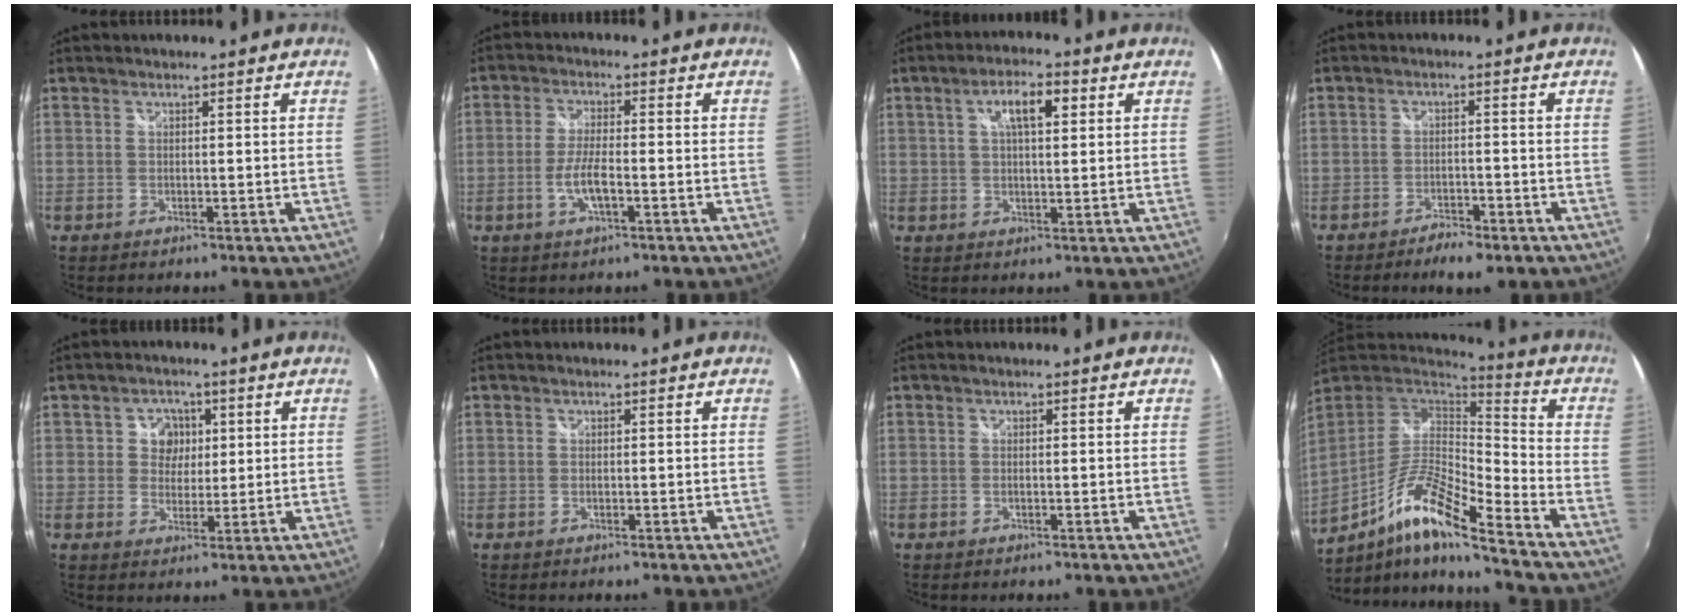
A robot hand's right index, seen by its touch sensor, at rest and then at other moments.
{"total": 5.4, "force": [-2.0, 1.2, 4.9], "torque": [-0.106, -0.001, -0.037]}
{"total": 6.4, "force": [2.3, 2.3, 5.5], "torque": [-0.093, 0.013, 0.038]}
{"total": 4.9, "force": [-3.8, 1.6, 2.6], "torque": [-0.064, -0.005, -0.062]}
{"total": 4.7, "force": [1.0, 4.4, 1.3], "torque": [-0.018, 0.008, 0.015]}
{"total": 0.0}
{"total": 0.0}
{"total": 15.6, "force": [-9.2, 1.9, 12.4], "torque": [-0.236, -0.023, -0.183]}